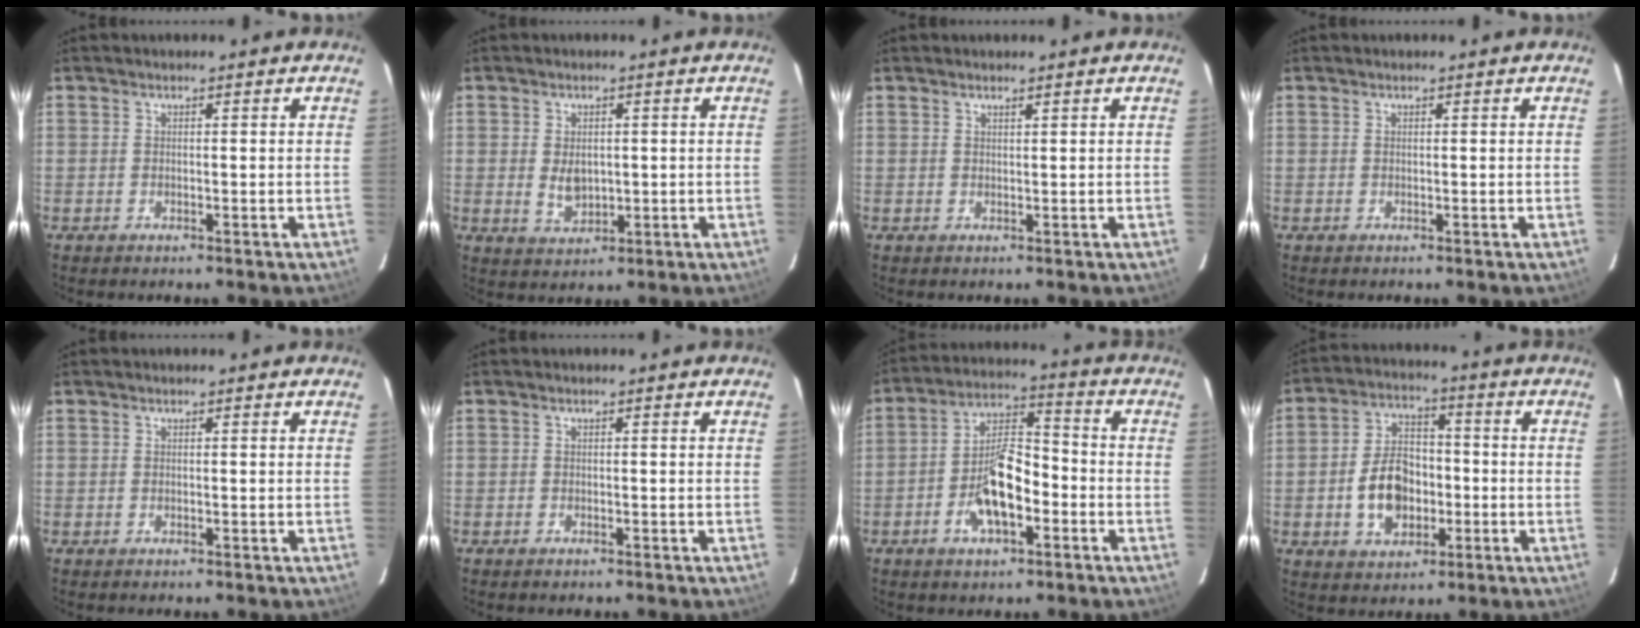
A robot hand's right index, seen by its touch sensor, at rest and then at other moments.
{"total": 4.6, "force": [0.0, 3.3, 3.3], "torque": [-0.058, -0.005, 0.007]}
{"total": 0.6, "force": [0.5, 0.0, 0.2], "torque": [-0.004, -0.001, 0.009]}
{"total": 0.0}
{"total": 0.0}
{"total": 0.7, "force": [-0.6, 0.4, 0.2], "torque": [-0.004, 0.000, -0.012]}
{"total": 10.6, "force": [-4.3, 4.4, 8.6], "torque": [-0.169, 0.015, -0.072]}
{"total": 10.8, "force": [-2.7, 7.5, 7.3], "torque": [-0.146, 0.024, -0.035]}